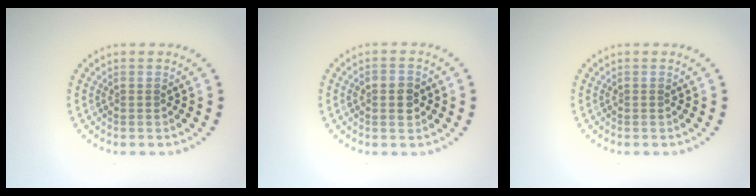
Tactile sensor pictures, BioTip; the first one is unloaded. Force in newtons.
{"total": 2.8, "press": 2.8, "slide": 0.1}
{"total": 0.0}